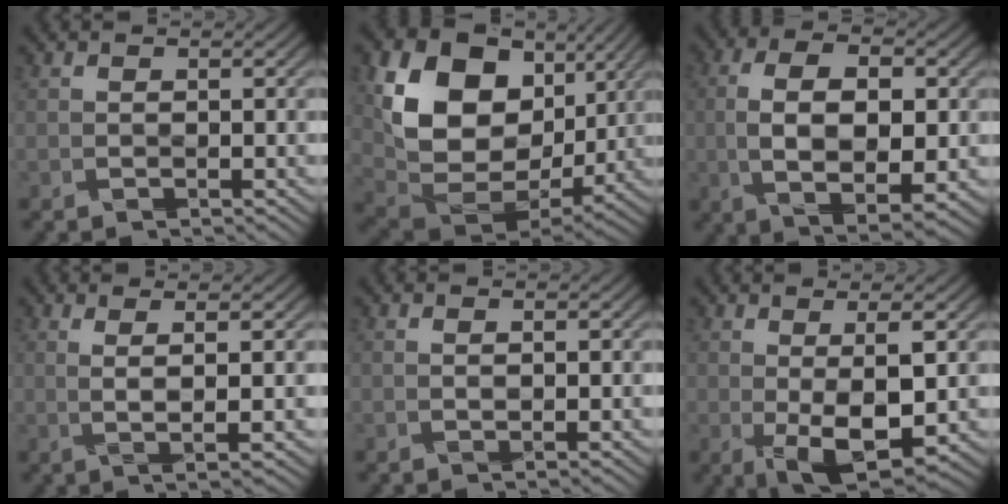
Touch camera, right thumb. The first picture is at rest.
{"total": 16.0, "force": [5.0, 11.5, 10.0], "torque": [-0.212, -0.002, 0.106]}
{"total": 10.2, "force": [-0.2, 5.1, 8.9], "torque": [-0.172, -0.006, -0.001]}
{"total": 4.2, "force": [1.0, 0.4, 4.0], "torque": [-0.078, 0.003, 0.022]}
{"total": 1.0, "force": [0.1, 0.2, 0.9], "torque": [-0.019, 0.000, 0.002]}
{"total": 7.5, "force": [-0.5, 2.5, 7.1], "torque": [-0.129, -0.006, -0.003]}